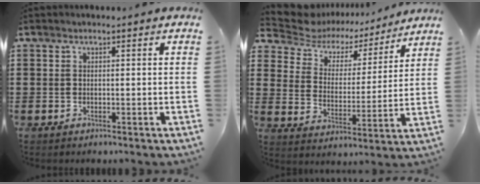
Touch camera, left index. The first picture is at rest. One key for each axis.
{"total": 6.2, "fx": 5.4, "fy": 2.5, "fz": 1.6, "tx": -0.062, "ty": -0.033, "tz": 0.092}